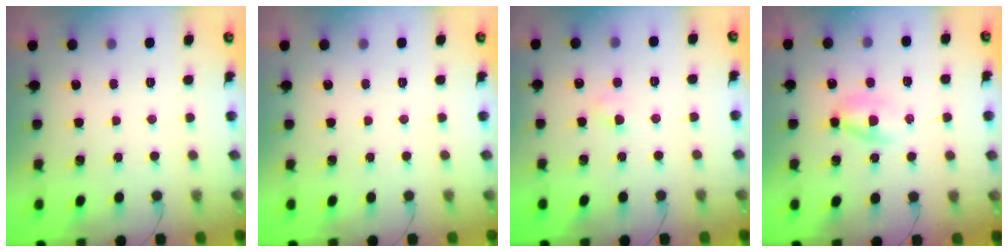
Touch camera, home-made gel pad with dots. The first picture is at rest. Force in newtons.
{"total": 0.0}
{"total": 2.4, "press": 2.3, "slide": 0.8}
{"total": 3.3, "press": 3.2, "slide": 0.9}